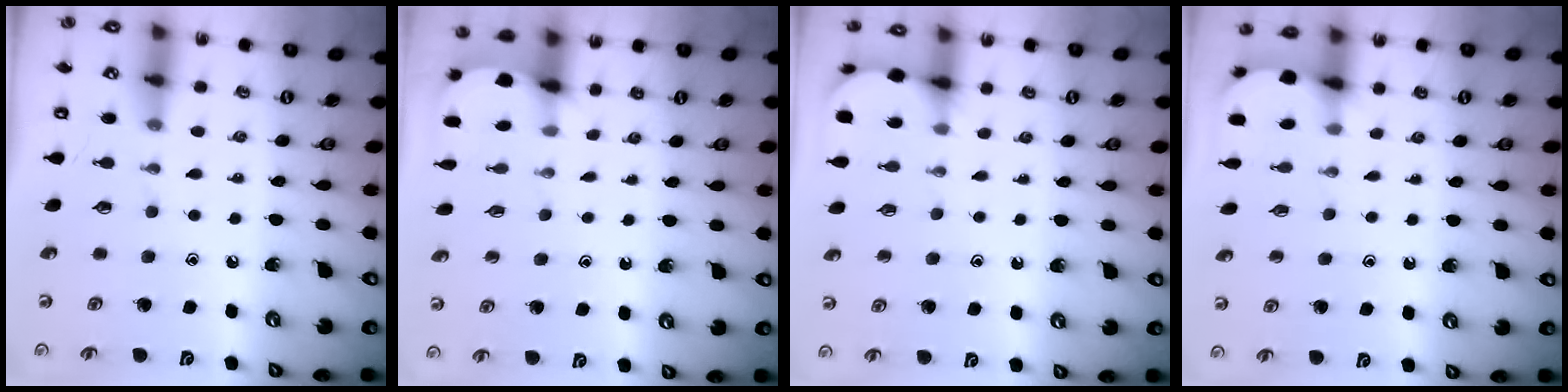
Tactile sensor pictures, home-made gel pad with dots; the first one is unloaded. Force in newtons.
{"total": 2.6, "press": 2.6, "slide": 0.3}
{"total": 2.9, "press": 2.9, "slide": 0.3}
{"total": 2.7, "press": 2.7, "slide": 0.3}